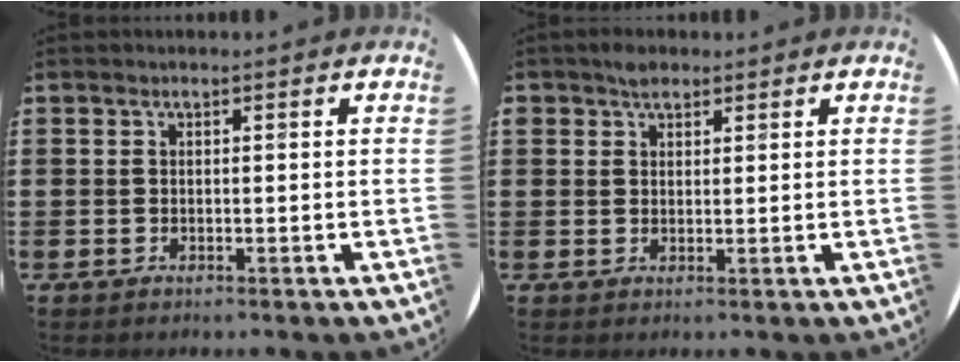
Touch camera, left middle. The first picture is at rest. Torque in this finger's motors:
{"motor_torque": [0.46, -0.39, 0.06, 0.06]}